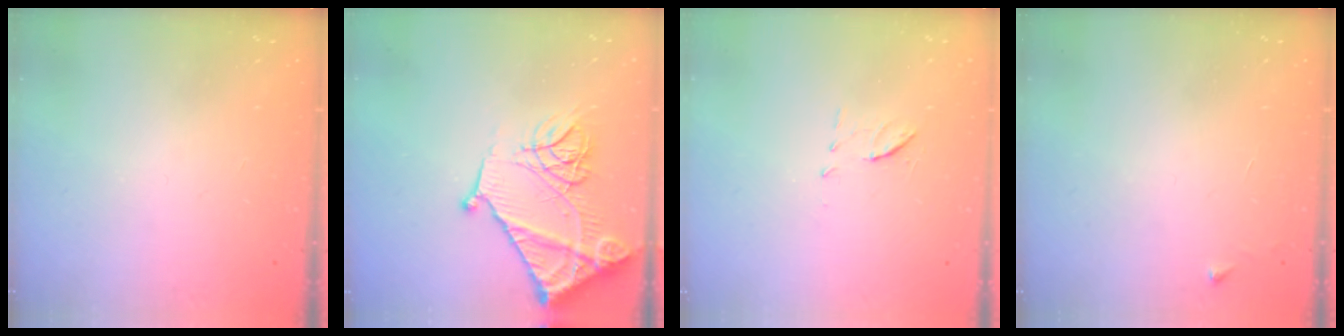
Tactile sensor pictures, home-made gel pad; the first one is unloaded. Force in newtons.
{"total": 19.3, "press": 19.2, "slide": 2.1}
{"total": 6.8, "press": 6.6, "slide": 1.8}
{"total": 2.6, "press": 2.6, "slide": 0.3}